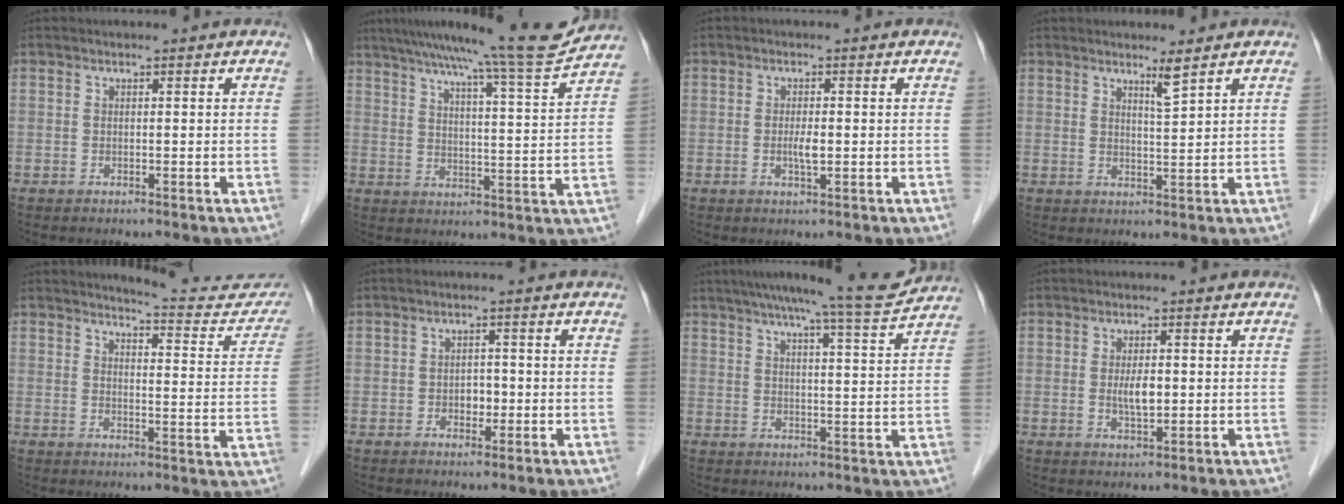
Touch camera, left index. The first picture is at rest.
{"total": 14.9, "force": [13.3, -1.4, 6.7], "torque": [-0.107, -0.020, 0.186]}
{"total": 2.0, "force": [-0.4, 0.4, 1.9], "torque": [-0.039, -0.004, -0.006]}
{"total": 2.3, "force": [1.7, -0.6, 1.4], "torque": [-0.027, -0.014, 0.034]}
{"total": 12.8, "force": [12.4, 1.8, 2.6], "torque": [-0.011, -0.052, 0.129]}
{"total": 2.1, "force": [-0.7, 1.5, 1.4], "torque": [-0.018, 0.001, -0.008]}
{"total": 10.6, "force": [9.7, -0.7, 4.2], "torque": [-0.062, -0.008, 0.131]}
{"total": 3.3, "force": [-0.2, 1.1, 3.1], "torque": [-0.059, -0.005, 0.000]}